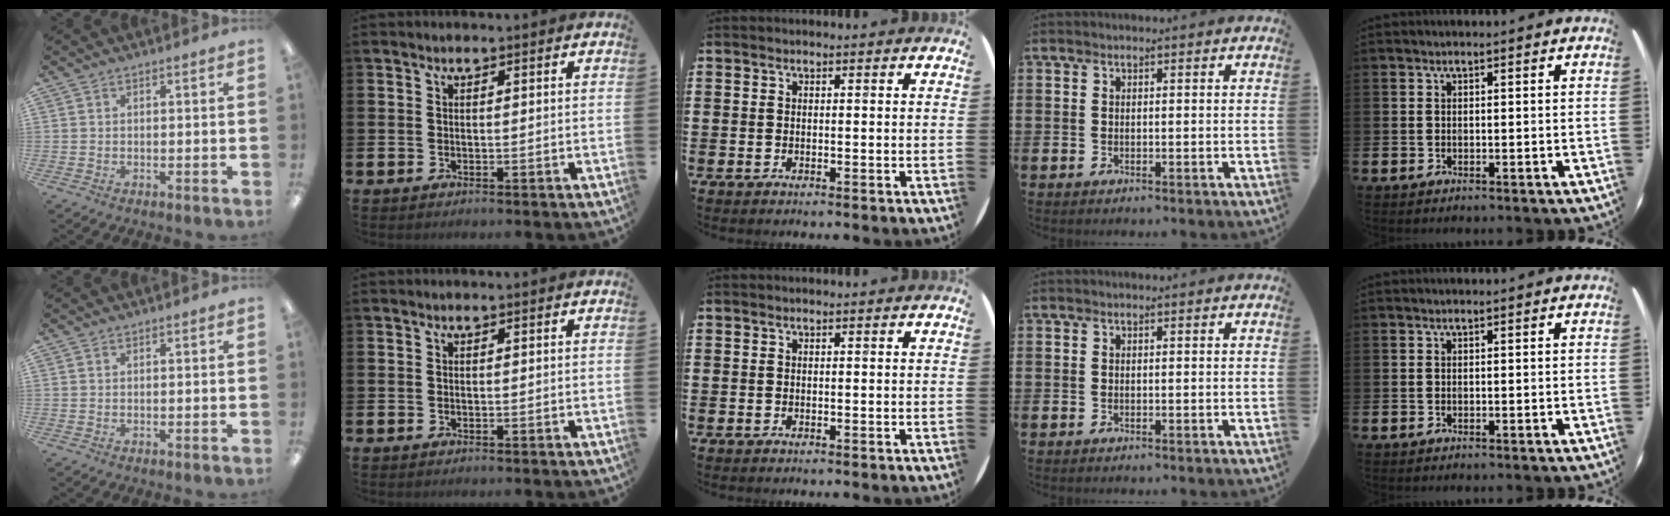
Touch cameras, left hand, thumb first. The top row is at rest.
{}